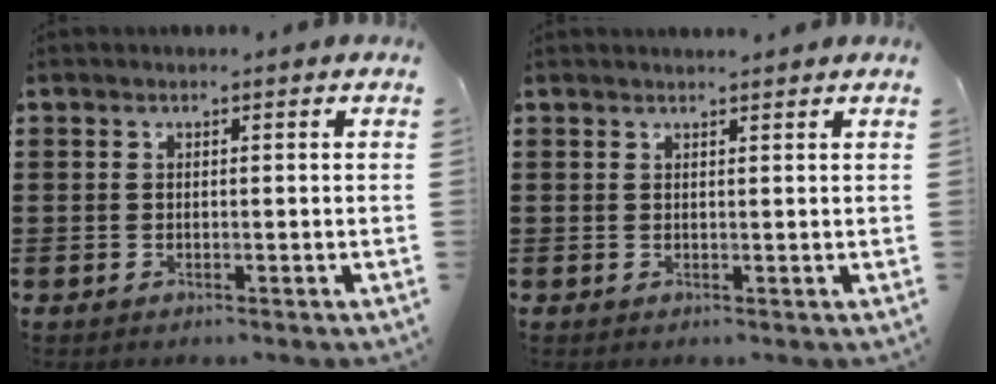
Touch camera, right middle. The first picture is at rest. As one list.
[{"total": 1.0, "force": [1.0, -0.2, 0.1], "torque": [-0.003, -0.002, 0.019]}]